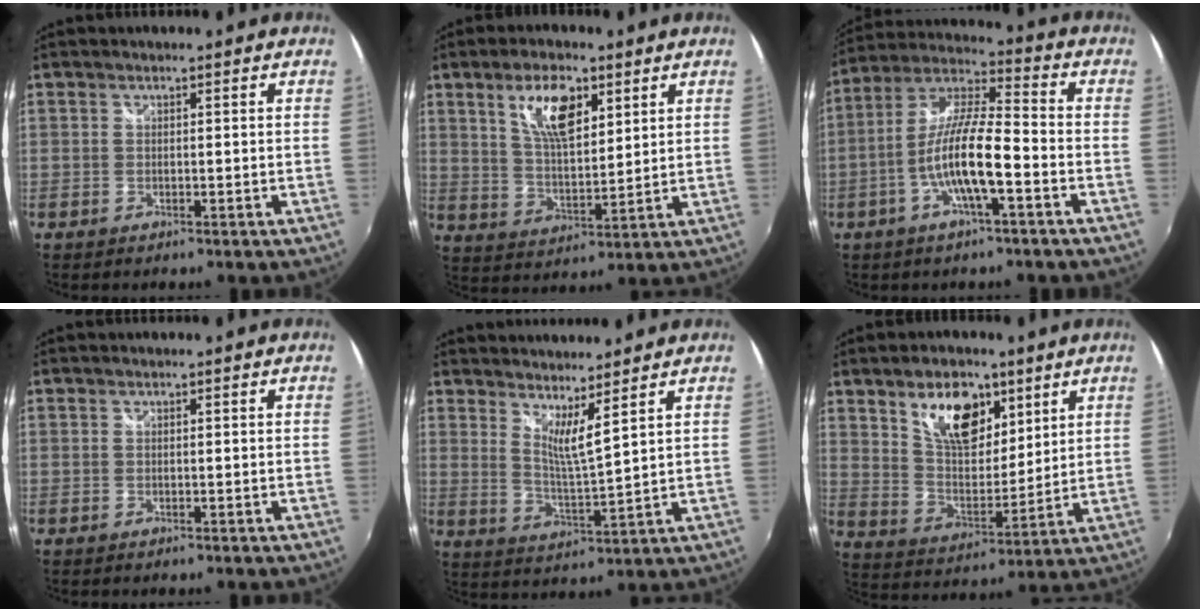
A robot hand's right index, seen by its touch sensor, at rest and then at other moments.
{"total": 10.2, "force": [5.1, 4.2, 7.8], "torque": [-0.139, 0.008, 0.098]}
{"total": 12.2, "force": [-4.3, 2.1, 11.2], "torque": [-0.224, 0.002, -0.083]}
{"total": 0.0}
{"total": 6.3, "force": [5.1, -0.3, 3.6], "torque": [-0.055, -0.013, 0.081]}
{"total": 13.1, "force": [7.4, 6.9, 8.3], "torque": [-0.134, 0.004, 0.137]}